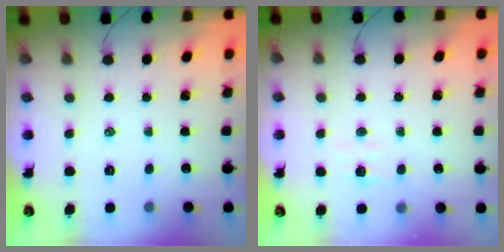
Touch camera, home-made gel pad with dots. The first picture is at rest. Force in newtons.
{"total": 4.6, "press": 4.5, "slide": 1.0}